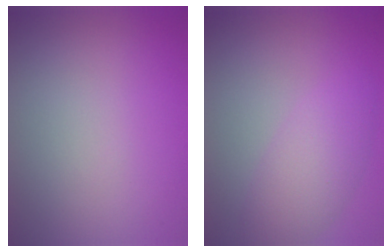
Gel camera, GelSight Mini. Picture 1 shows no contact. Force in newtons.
{"total": 3.9, "press": 3.9, "slide": 0.2}